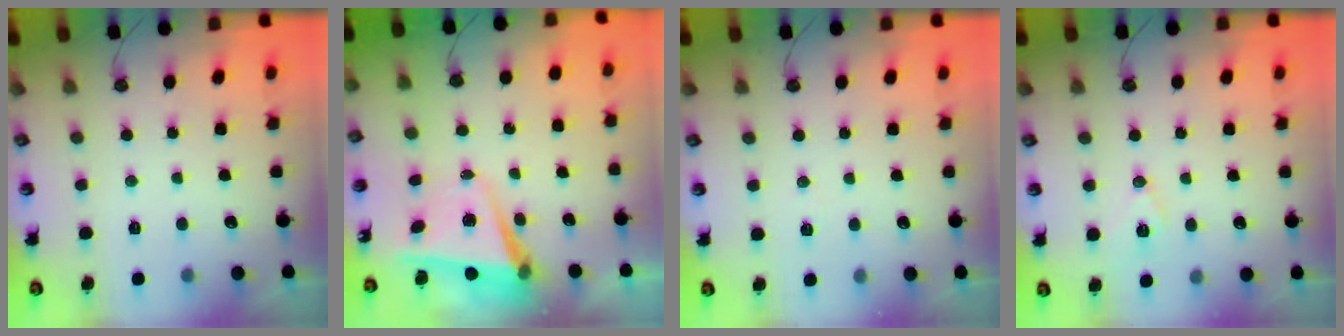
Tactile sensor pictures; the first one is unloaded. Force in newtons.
{"total": 4.8, "press": 4.7, "slide": 1.1}
{"total": 3.9, "press": 2.3, "slide": 3.2}
{"total": 8.5, "press": 7.7, "slide": 3.6}